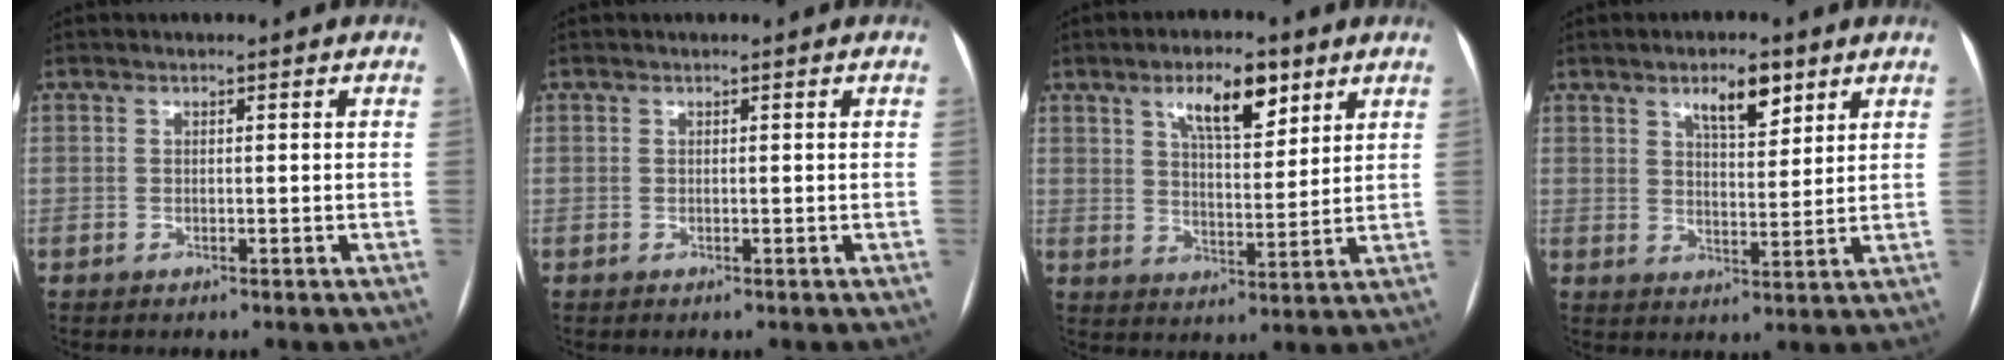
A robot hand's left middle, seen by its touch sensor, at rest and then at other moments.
{"total": 0.0}
{"total": 9.0, "force": [5.2, 3.1, 6.6], "torque": [-0.110, 0.006, 0.089]}
{"total": 6.2, "force": [3.9, 2.1, 4.4], "torque": [-0.071, 0.003, 0.063]}